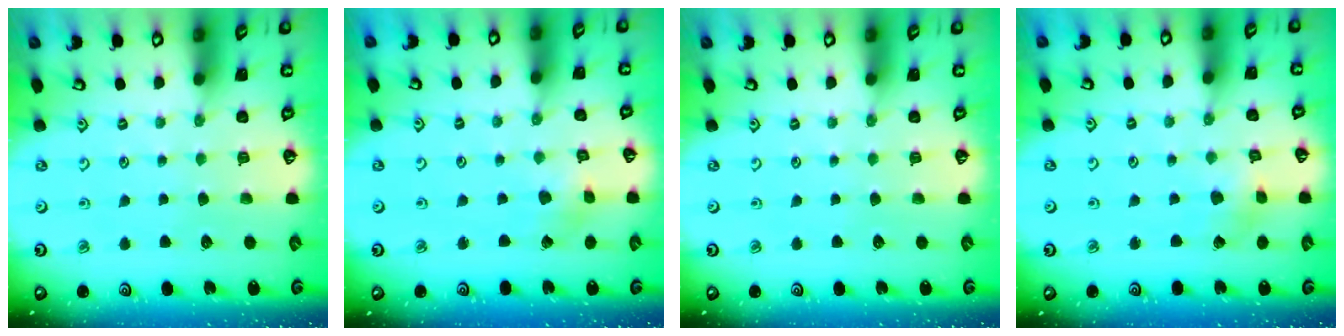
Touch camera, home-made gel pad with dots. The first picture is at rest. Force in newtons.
{"total": 2.4, "press": 2.4, "slide": 0.3}
{"total": 0.0}
{"total": 2.9, "press": 2.9, "slide": 0.3}